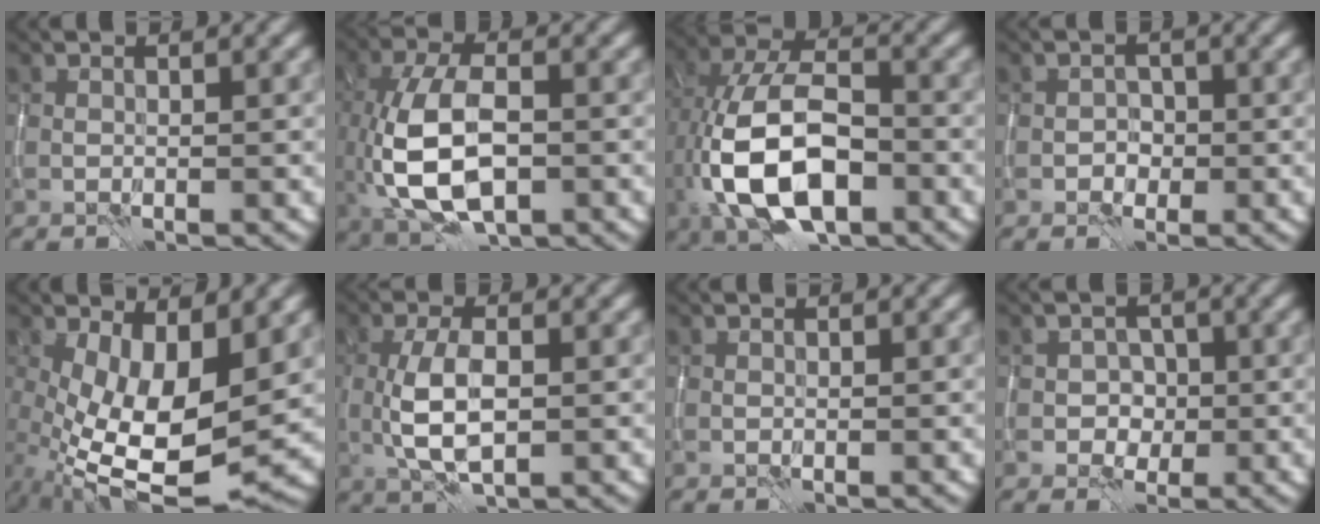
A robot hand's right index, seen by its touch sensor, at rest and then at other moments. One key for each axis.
{"total": 9.9, "fx": -1.3, "fy": 5.6, "fz": 8.1, "tx": -0.177, "ty": -0.017, "tz": -0.014}
{"total": 11.7, "fx": -3.6, "fy": 6.3, "fz": 9.2, "tx": -0.181, "ty": -0.004, "tz": -0.068}
{"total": 1.6, "fx": -0.6, "fy": 1.4, "fz": 0.5, "tx": -0.002, "ty": -0.002, "tz": -0.010}
{"total": 10.7, "fx": -0.6, "fy": 4.4, "fz": 9.8, "tx": -0.180, "ty": -0.022, "tz": -0.003}
{"total": 5.2, "fx": -0.2, "fy": 2.3, "fz": 4.6, "tx": -0.103, "ty": -0.003, "tz": 0.000}
{"total": 0.0}
{"total": 2.2, "fx": -0.4, "fy": 2.0, "fz": 0.6, "tx": -0.003, "ty": -0.001, "tz": -0.012}